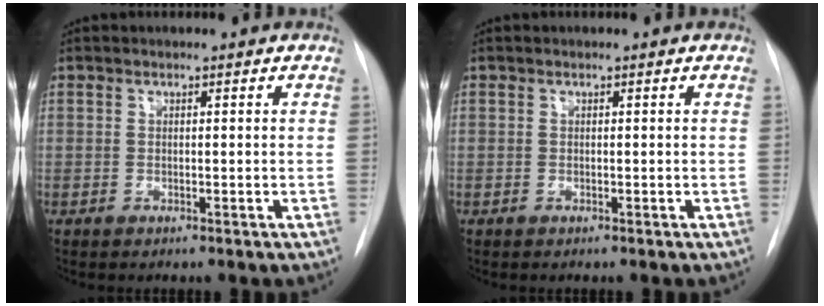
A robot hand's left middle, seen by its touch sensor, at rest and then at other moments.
{"total": 0.0}